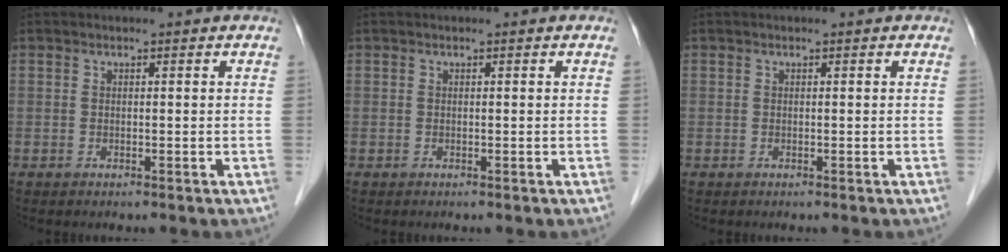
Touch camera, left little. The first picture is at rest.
{"total": 0.0}
{"total": 0.0}